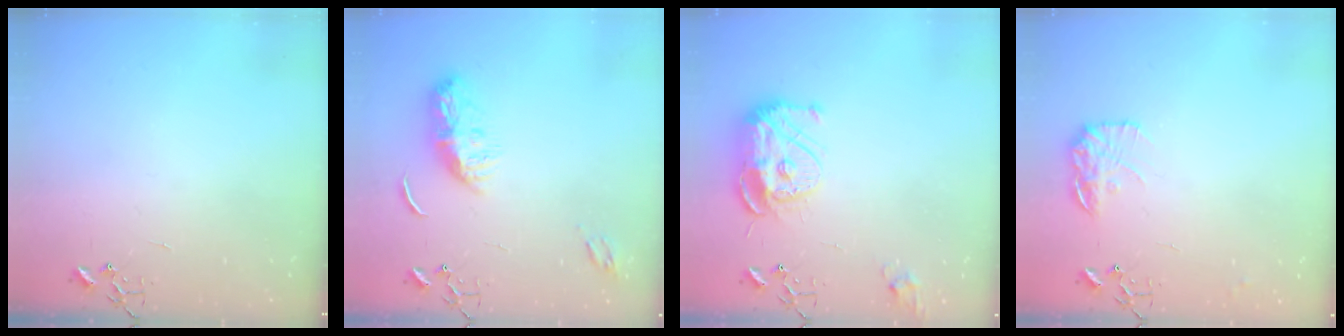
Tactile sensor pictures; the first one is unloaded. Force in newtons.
{"total": 10.4, "press": 10.4, "slide": 0.0}
{"total": 13.5, "press": 13.4, "slide": 1.2}
{"total": 12.1, "press": 12.1, "slide": 0.5}